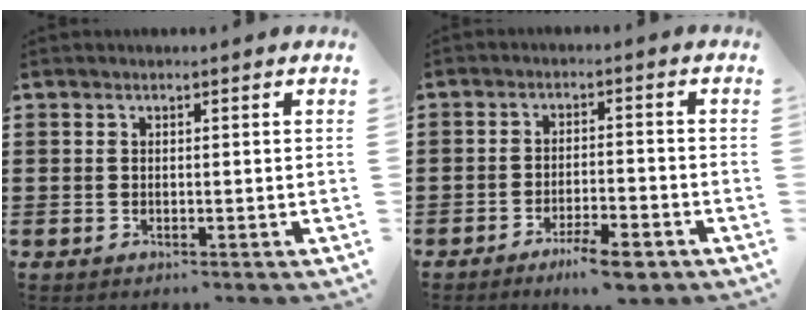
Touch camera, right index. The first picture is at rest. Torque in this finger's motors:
{"motor_torque": [2.09, -0.05, 0.33, 0.09]}